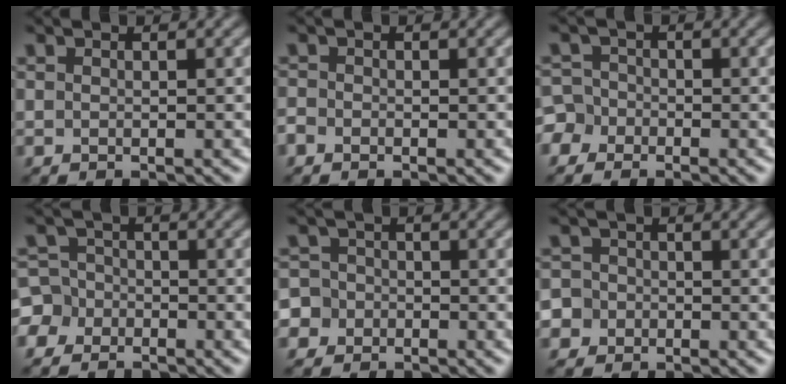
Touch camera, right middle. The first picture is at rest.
{"total": 1.2, "force": [-0.7, 0.8, 0.5], "torque": [-0.012, -0.003, -0.015]}
{"total": 4.9, "force": [-2.5, 4.0, 1.4], "torque": [-0.019, 0.007, -0.073]}
{"total": 5.4, "force": [-3.2, 4.3, 0.6], "torque": [-0.009, 0.008, -0.087]}
{"total": 5.5, "force": [-2.4, 4.8, 1.0], "torque": [-0.023, 0.013, -0.076]}
{"total": 4.7, "force": [-1.6, 4.3, 1.0], "torque": [-0.015, 0.021, -0.060]}